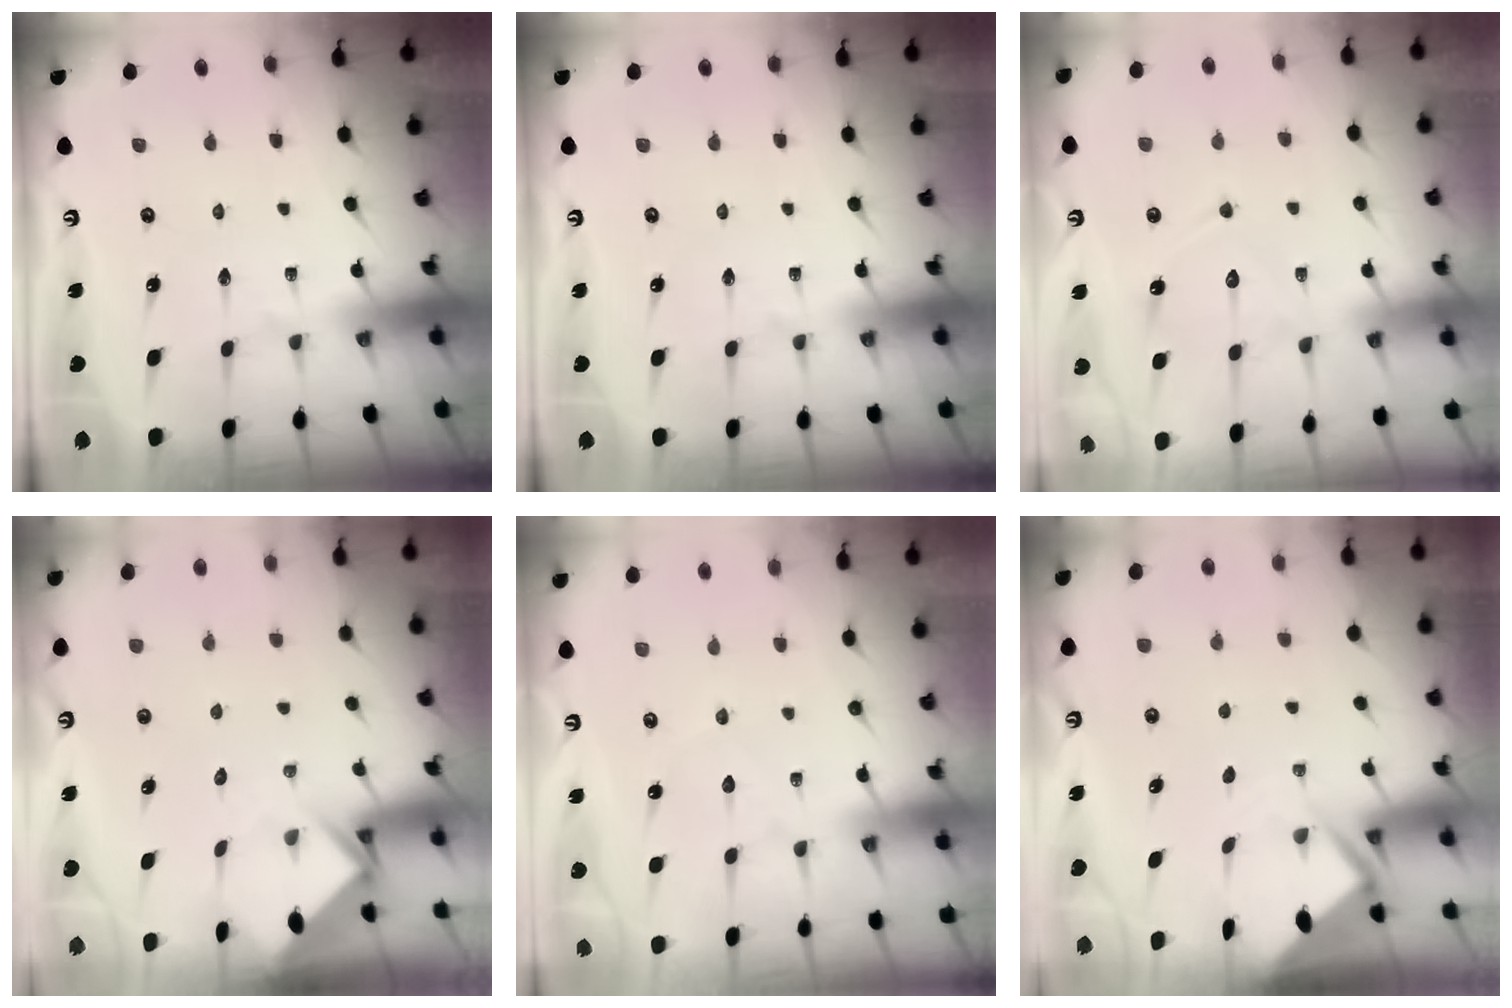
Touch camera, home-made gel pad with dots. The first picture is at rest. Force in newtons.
{"total": 0.0}
{"total": 12.4, "press": 12.3, "slide": 0.9}
{"total": 3.7, "press": 3.7, "slide": 0.2}
{"total": 2.3, "press": 2.3, "slide": 0.3}
{"total": 3.6, "press": 3.6, "slide": 0.4}